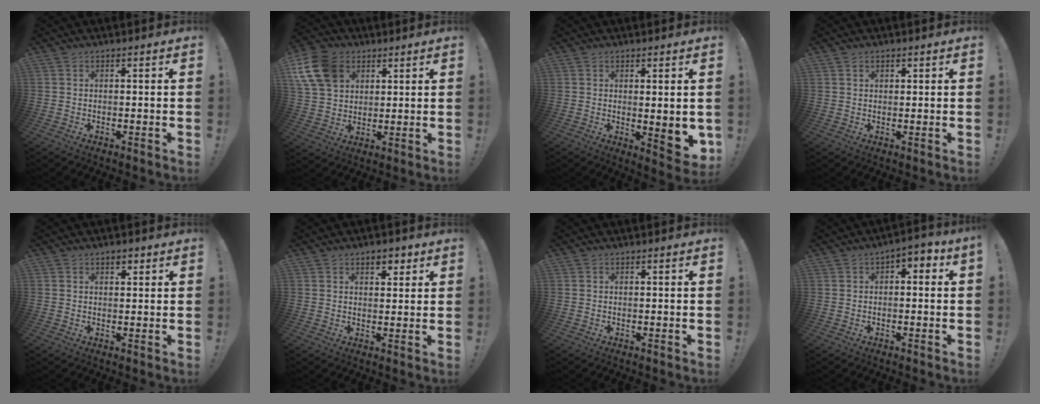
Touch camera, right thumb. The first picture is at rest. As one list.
[{"total": 14.7, "force": [6.2, 10.9, 7.6], "torque": [-0.134, -0.025, 0.125]}, {"total": 5.6, "force": [0.6, 1.2, 5.4], "torque": [-0.054, -0.024, 0.013]}, {"total": 1.1, "force": [0.7, 0.7, 0.5], "torque": [-0.005, 0.000, 0.013]}, {"total": 1.8, "force": [1.1, 1.0, 1.0], "torque": [-0.008, -0.003, 0.016]}, {"total": 3.8, "force": [2.2, 2.5, 1.8], "torque": [-0.014, -0.006, 0.035]}, {"total": 0.0}, {"total": 3.2, "force": [-1.2, 1.7, 2.3], "torque": [-0.032, 0.013, -0.024]}]